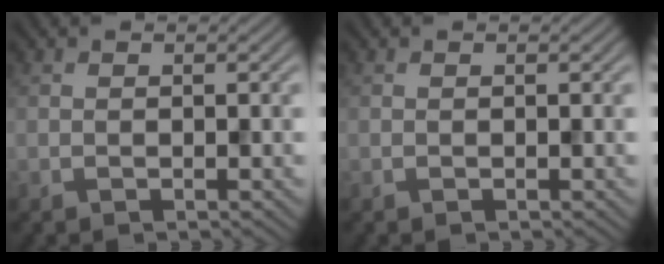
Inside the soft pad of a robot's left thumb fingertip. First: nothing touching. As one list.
[{"total": 0.0}]